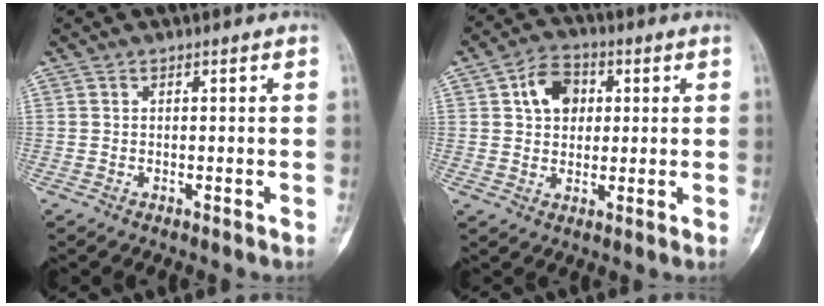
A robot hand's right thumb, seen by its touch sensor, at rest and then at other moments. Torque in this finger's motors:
{"motor_torque": [0.01, 0.04, 0.00, 0.00, 0.00]}